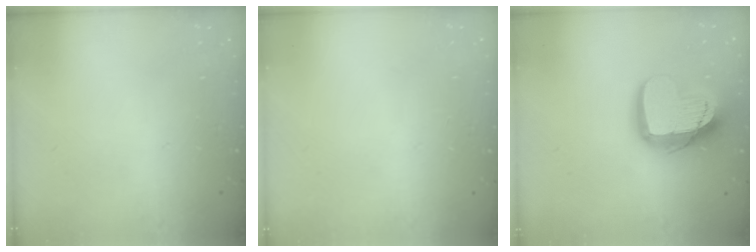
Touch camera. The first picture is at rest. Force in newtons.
{"total": 0.0}
{"total": 16.0, "press": 16.0, "slide": 1.4}